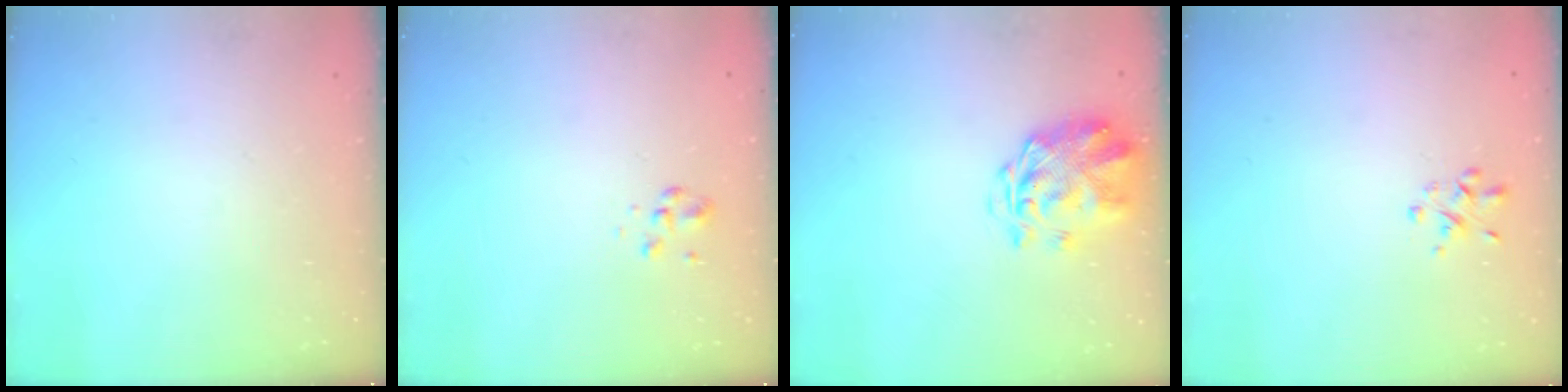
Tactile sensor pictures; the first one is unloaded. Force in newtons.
{"total": 2.5, "press": 2.5, "slide": 0.6}
{"total": 3.3, "press": 3.0, "slide": 1.5}
{"total": 1.5, "press": 1.5, "slide": 0.3}